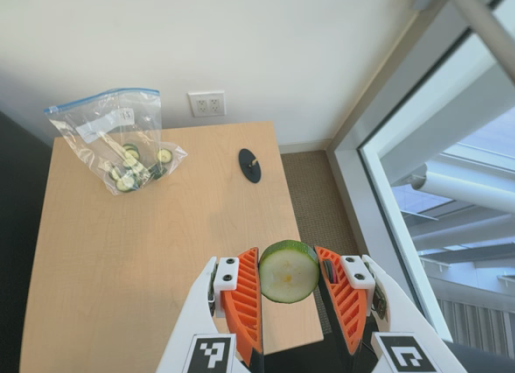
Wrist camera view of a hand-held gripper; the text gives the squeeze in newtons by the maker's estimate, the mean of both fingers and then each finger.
{"total": 8.9, "left": 9.2, "right": 8.7}